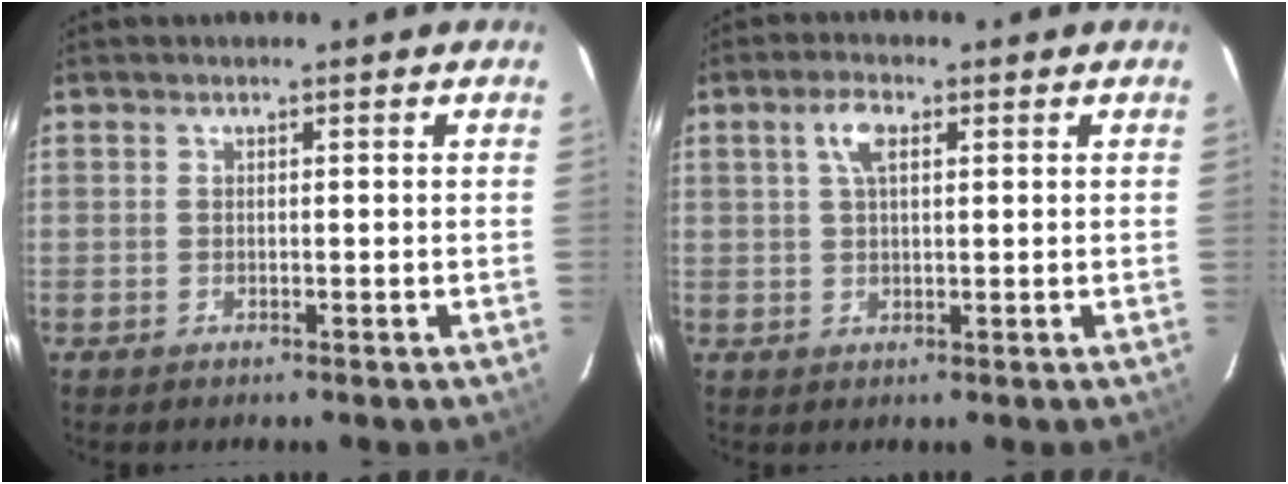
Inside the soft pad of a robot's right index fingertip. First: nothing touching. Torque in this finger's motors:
{"motor_torque": [0.14, -0.07, 0.24, 0.08]}